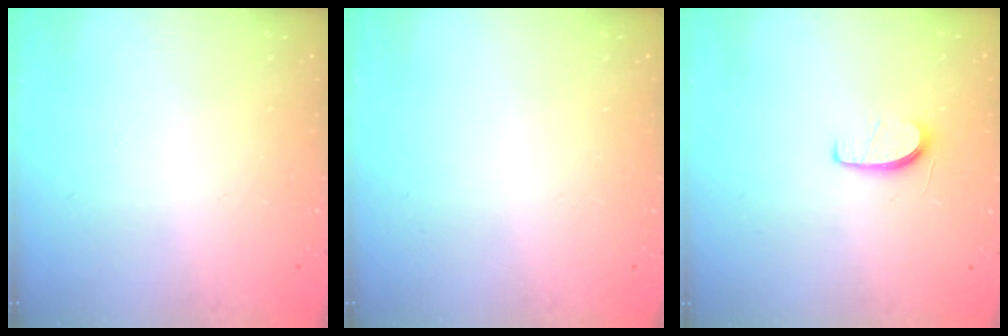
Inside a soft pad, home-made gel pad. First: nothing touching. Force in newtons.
{"total": 0.0}
{"total": 5.6, "press": 5.6, "slide": 0.7}